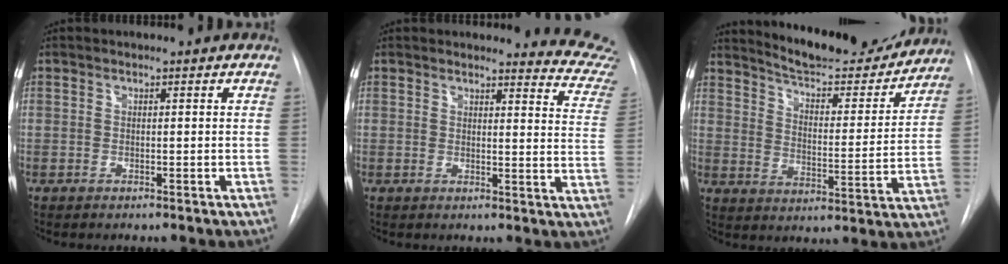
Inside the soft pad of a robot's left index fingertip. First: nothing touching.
{"total": 10.8, "force": [10.8, 0.3, 0.1], "torque": [0.025, -0.110, 0.083]}
{"total": 18.6, "force": [17.2, 3.4, 6.1], "torque": [-0.085, -0.029, 0.237]}